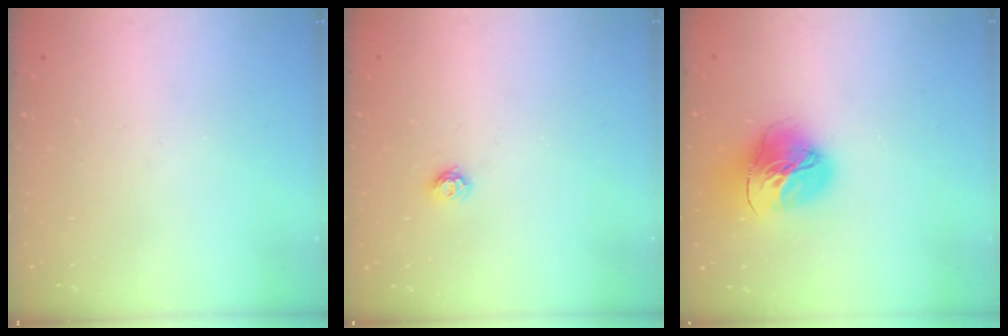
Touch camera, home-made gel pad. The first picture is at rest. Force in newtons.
{"total": 5.8, "press": 5.8, "slide": 0.3}
{"total": 16.9, "press": 16.8, "slide": 1.7}